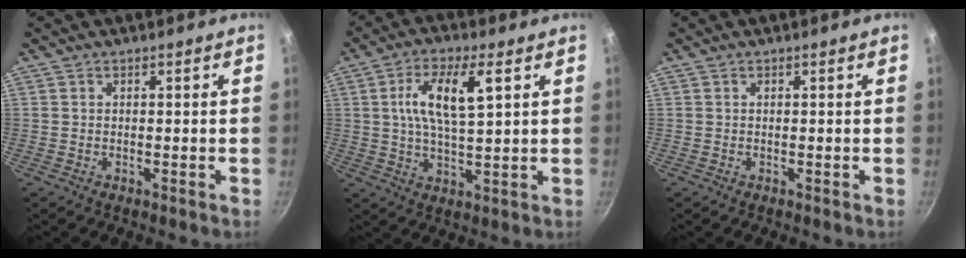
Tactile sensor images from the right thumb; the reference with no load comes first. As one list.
[{"total": 10.7, "force": [3.0, 3.7, 9.5], "torque": [-0.182, -0.002, 0.058]}, {"total": 0.0}]